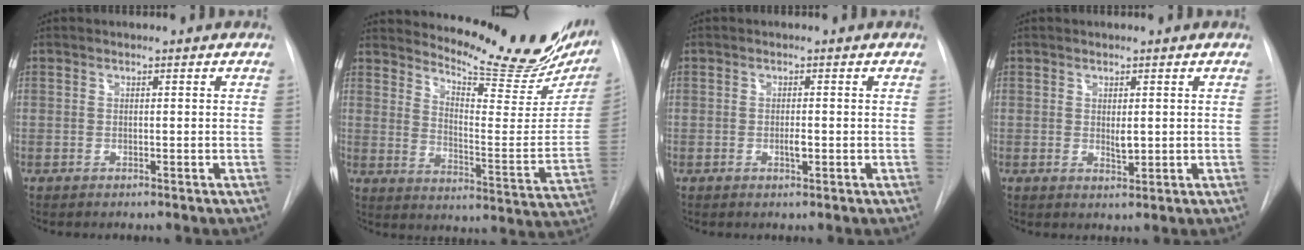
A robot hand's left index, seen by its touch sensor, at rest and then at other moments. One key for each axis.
{"total": 21.6, "fx": 19.2, "fy": 4.7, "fz": 8.6, "tx": -0.125, "ty": -0.076, "tz": 0.241}
{"total": 1.2, "fx": -0.3, "fy": 0.3, "fz": 1.1, "tx": -0.022, "ty": -0.001, "tz": -0.005}
{"total": 1.6, "fx": 0.3, "fy": 0.6, "fz": 1.5, "tx": -0.026, "ty": -0.006, "tz": 0.010}